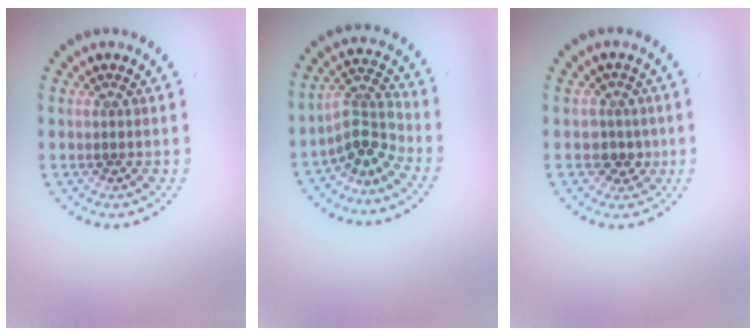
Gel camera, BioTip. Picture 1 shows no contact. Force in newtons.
{"total": 3.1, "press": 2.3, "slide": 2.2}
{"total": 2.1, "press": 1.7, "slide": 1.1}